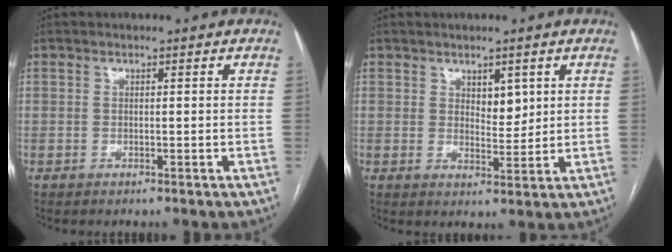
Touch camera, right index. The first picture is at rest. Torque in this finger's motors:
{"motor_torque": [0.08, 0.10, 0.05, 0.03]}